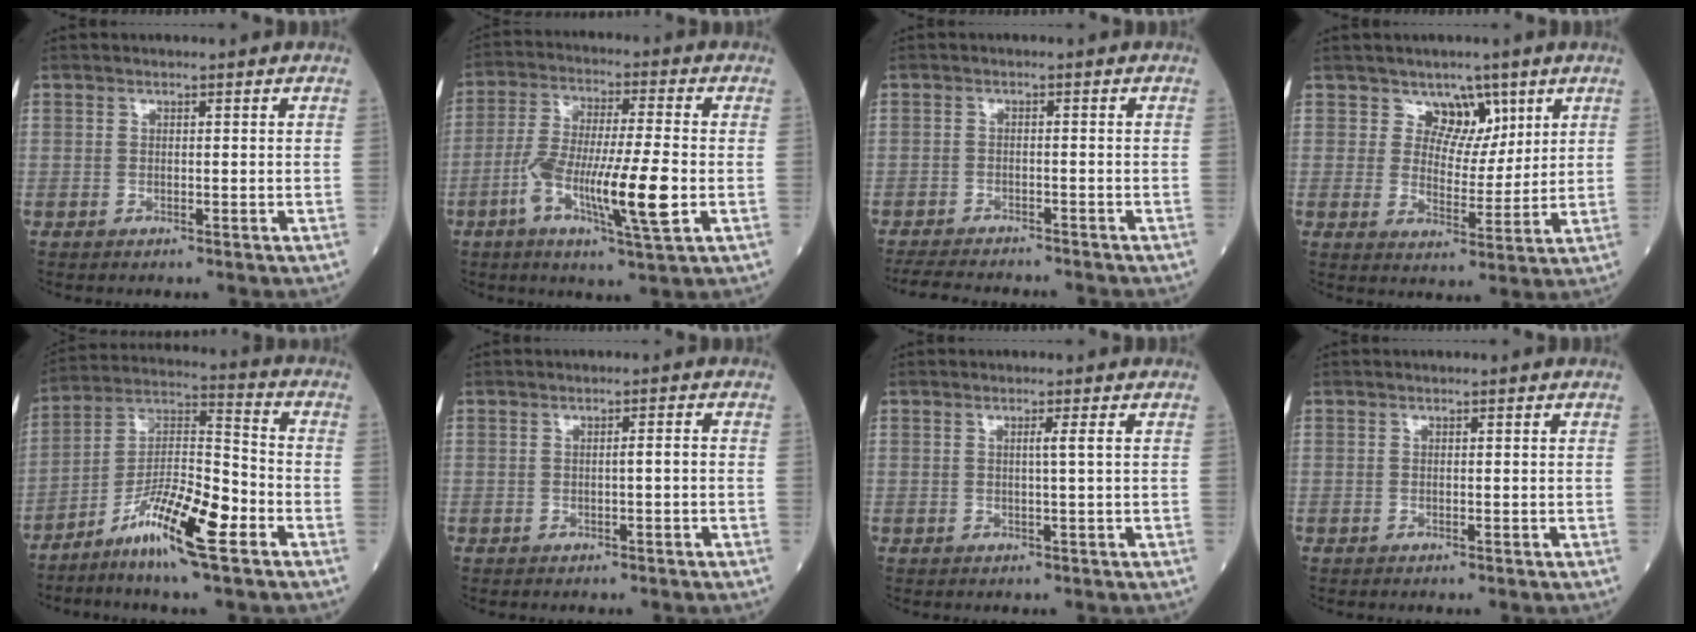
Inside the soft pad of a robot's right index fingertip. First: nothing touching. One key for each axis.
{"total": 12.7, "fx": -3.5, "fy": 0.9, "fz": 12.2, "tx": -0.231, "ty": -0.005, "tz": -0.065}
{"total": 10.4, "fx": -9.5, "fy": 1.6, "fz": 3.7, "tx": -0.061, "ty": -0.014, "tz": -0.136}
{"total": 5.2, "fx": 3.4, "fy": 3.6, "fz": 1.5, "tx": -0.014, "ty": -0.004, "tz": 0.058}
{"total": 13.0, "fx": -6.9, "fy": 1.4, "fz": 11.0, "tx": -0.199, "ty": -0.007, "tz": -0.129}
{"total": 1.1, "fx": -0.2, "fy": -0.1, "fz": 1.1, "tx": -0.021, "ty": -0.001, "tz": -0.001}
{"total": 1.3, "fx": 0.3, "fy": -0.6, "fz": 1.1, "tx": -0.024, "ty": -0.004, "tz": 0.005}
{"total": 0.0}